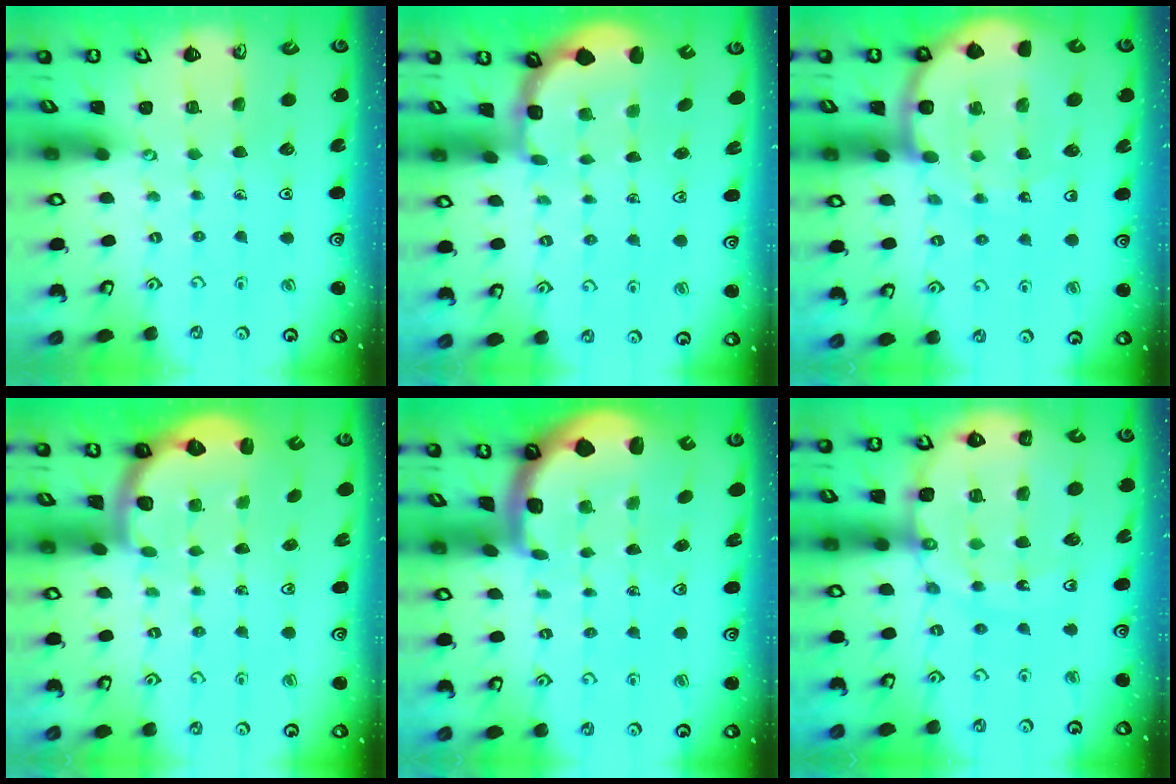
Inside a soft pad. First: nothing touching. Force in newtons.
{"total": 2.7, "press": 2.1, "slide": 1.7}
{"total": 10.1, "press": 10.1, "slide": 1.3}
{"total": 2.6, "press": 2.3, "slide": 1.2}
{"total": 1.7, "press": 1.6, "slide": 0.4}
{"total": 16.8, "press": 16.6, "slide": 2.5}